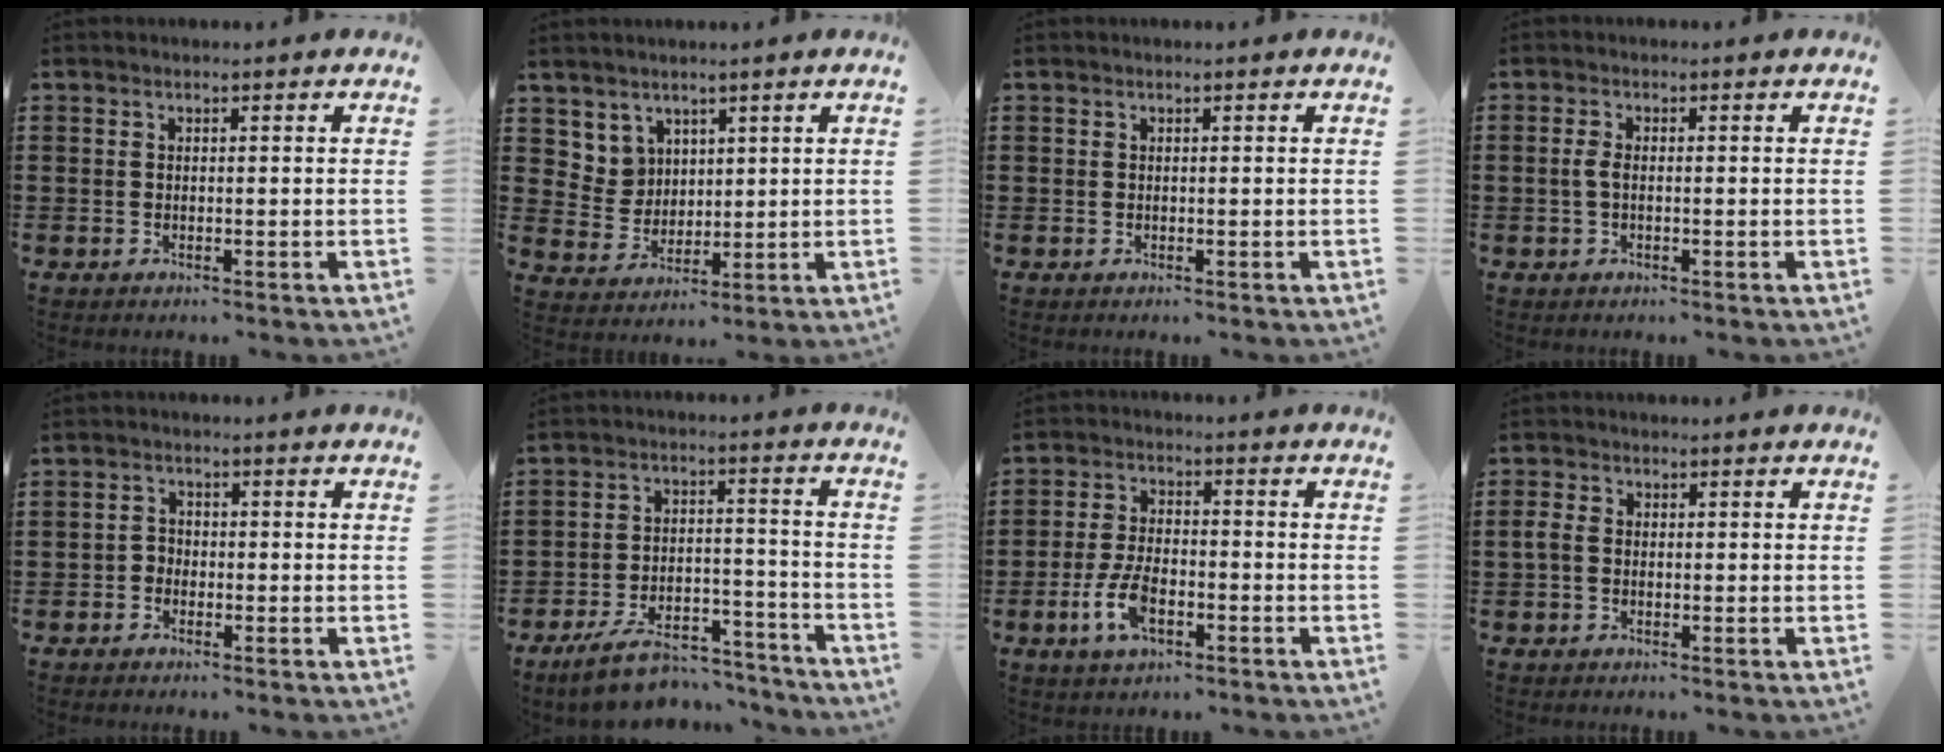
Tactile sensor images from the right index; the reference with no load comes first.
{"total": 5.1, "force": [3.1, 4.1, 0.4], "torque": [-0.033, 0.004, 0.059]}
{"total": 0.0}
{"total": 1.9, "force": [-0.2, 0.6, 1.8], "torque": [-0.049, -0.006, -0.009]}
{"total": 1.6, "force": [-1.2, 0.9, 0.4], "torque": [-0.011, 0.003, -0.026]}
{"total": 8.6, "force": [-7.4, 2.3, 3.8], "torque": [-0.067, 0.021, -0.138]}
{"total": 6.7, "force": [-2.8, 3.1, 5.3], "torque": [-0.128, -0.005, -0.058]}
{"total": 2.0, "force": [-0.3, 1.5, 1.3], "torque": [-0.044, -0.003, -0.011]}